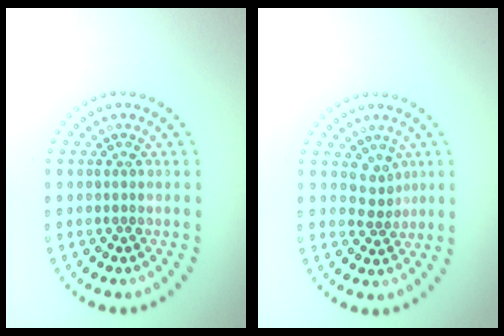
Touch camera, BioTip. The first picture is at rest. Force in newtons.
{"total": 1.9, "press": 1.3, "slide": 1.4}